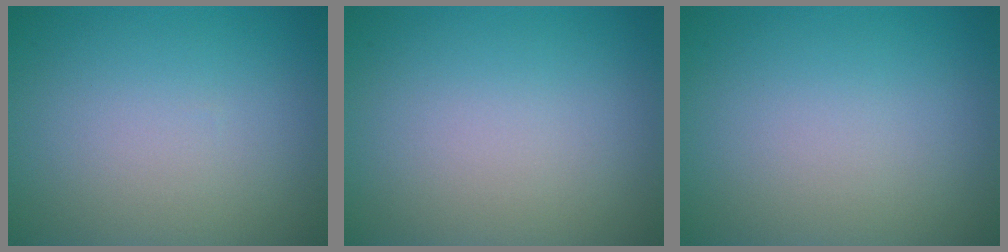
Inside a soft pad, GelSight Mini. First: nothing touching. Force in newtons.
{"total": 0.0}
{"total": 0.0}